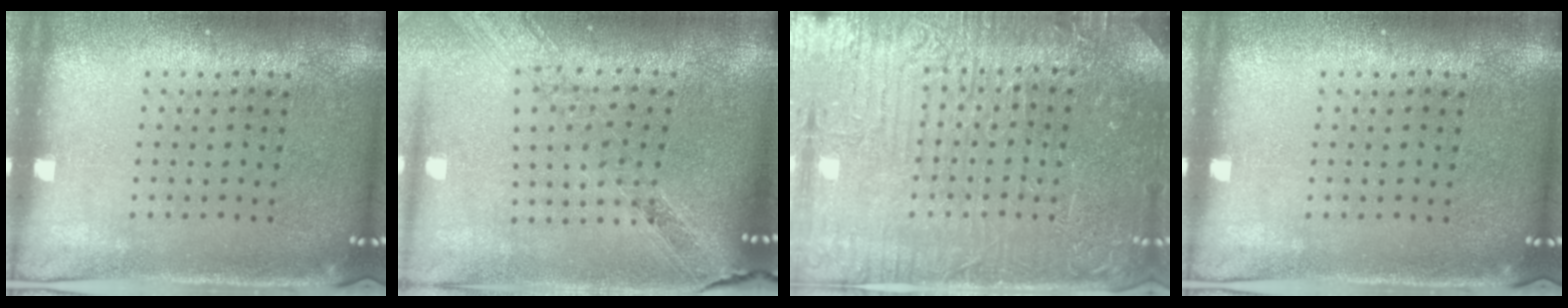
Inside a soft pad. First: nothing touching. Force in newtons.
{"total": 1.1, "press": 1.1, "slide": 0.2}
{"total": 4.7, "press": 4.6, "slide": 1.1}
{"total": 0.0}